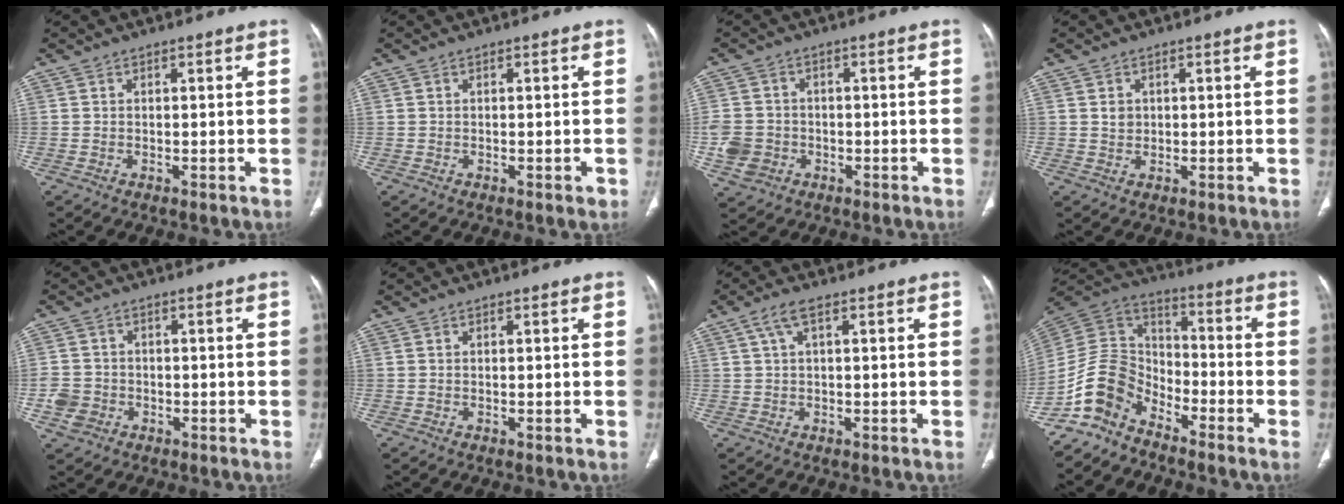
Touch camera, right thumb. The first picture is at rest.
{"total": 0.8, "force": [-0.2, 0.3, 0.7], "torque": [-0.007, -0.002, -0.003]}
{"total": 6.6, "force": [-2.1, 5.8, 2.4], "torque": [-0.040, 0.014, -0.036]}
{"total": 1.8, "force": [0.3, 1.6, 0.7], "torque": [-0.004, 0.001, 0.007]}
{"total": 4.7, "force": [-1.8, 4.1, 1.6], "torque": [-0.023, 0.015, -0.032]}
{"total": 0.0}
{"total": 3.2, "force": [1.3, 1.1, 2.8], "torque": [-0.066, 0.015, 0.028]}
{"total": 10.8, "force": [-7.7, 6.6, 3.8], "torque": [-0.060, 0.080, -0.167]}